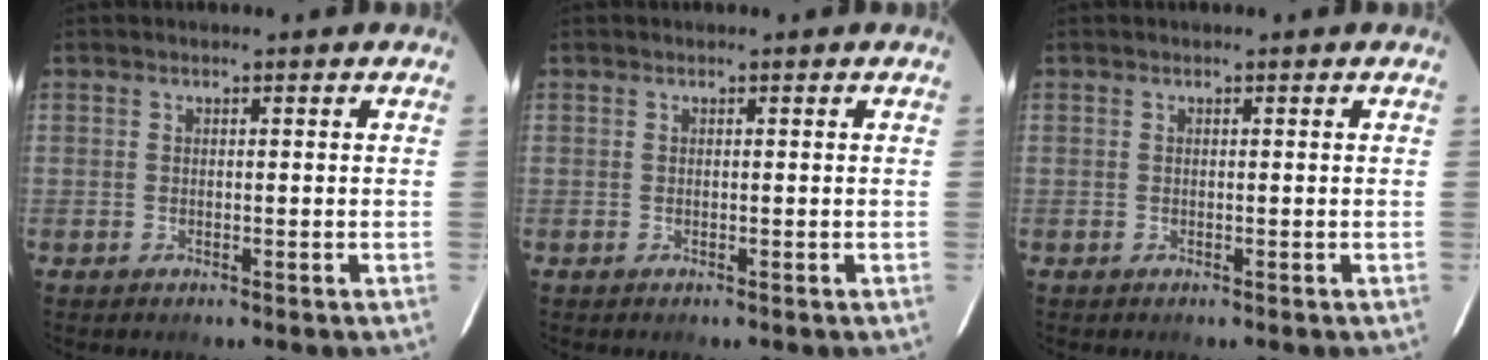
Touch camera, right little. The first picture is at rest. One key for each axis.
{"total": 0.0}
{"total": 0.0}